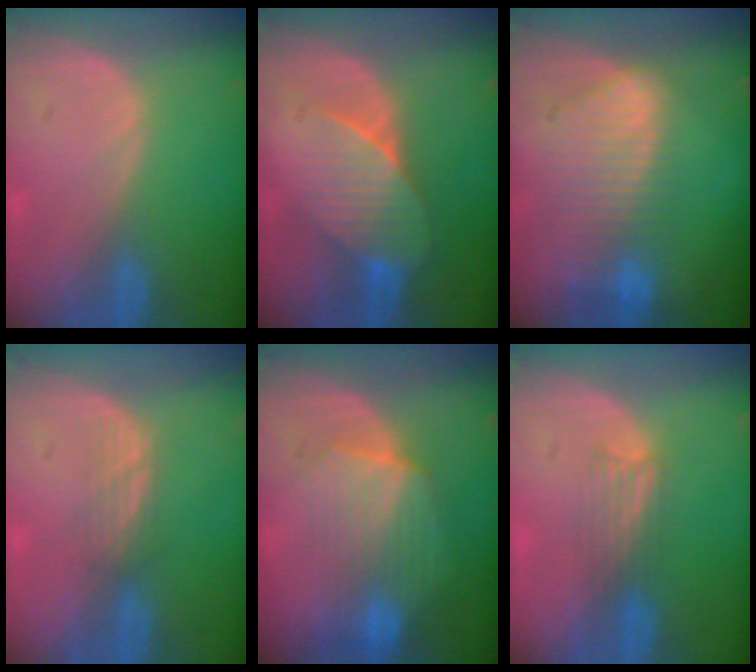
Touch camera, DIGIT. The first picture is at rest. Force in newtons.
{"total": 7.4, "press": 6.9, "slide": 2.4}
{"total": 9.3, "press": 8.1, "slide": 4.6}
{"total": 2.4, "press": 2.4, "slide": 0.5}
{"total": 7.4, "press": 7.4, "slide": 0.3}
{"total": 3.1, "press": 2.9, "slide": 1.1}